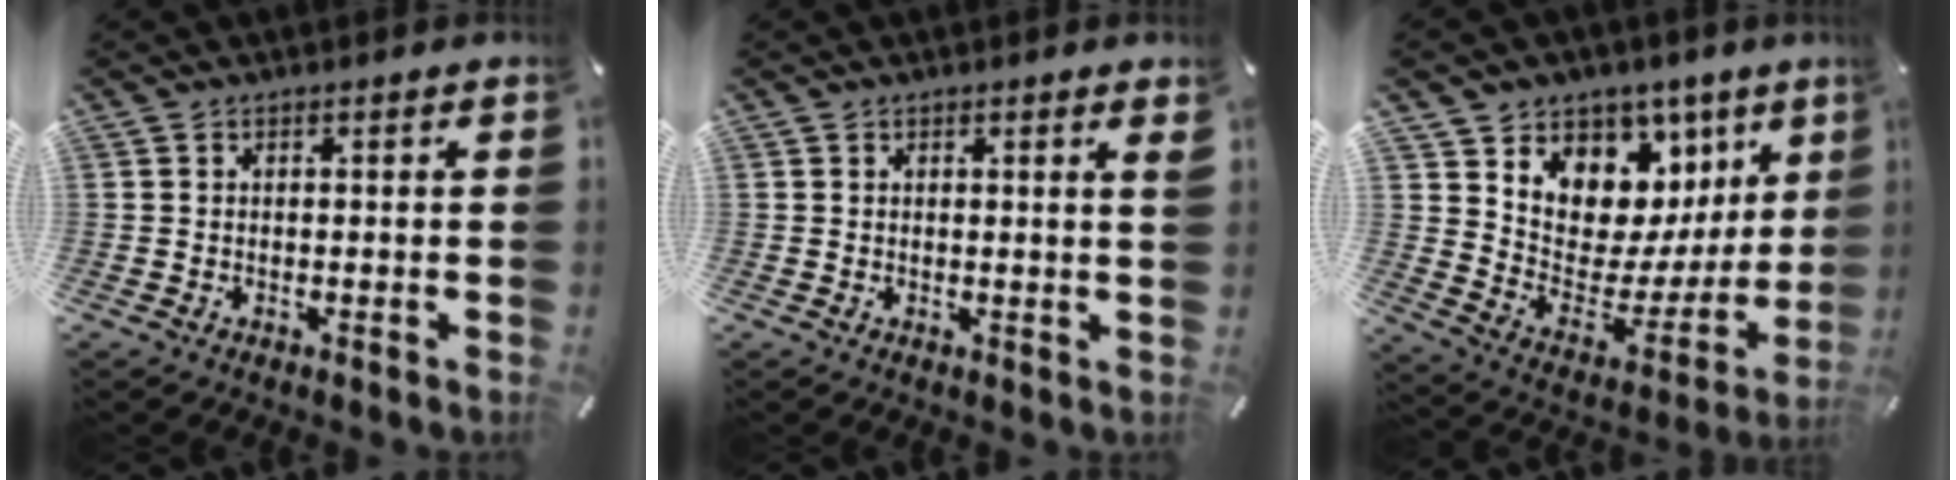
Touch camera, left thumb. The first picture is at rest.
{"total": 1.2, "force": [0.7, 0.0, 1.0], "torque": [-0.012, -0.004, 0.009]}
{"total": 9.9, "force": [6.5, 7.5, 0.9], "torque": [-0.009, -0.097, 0.116]}